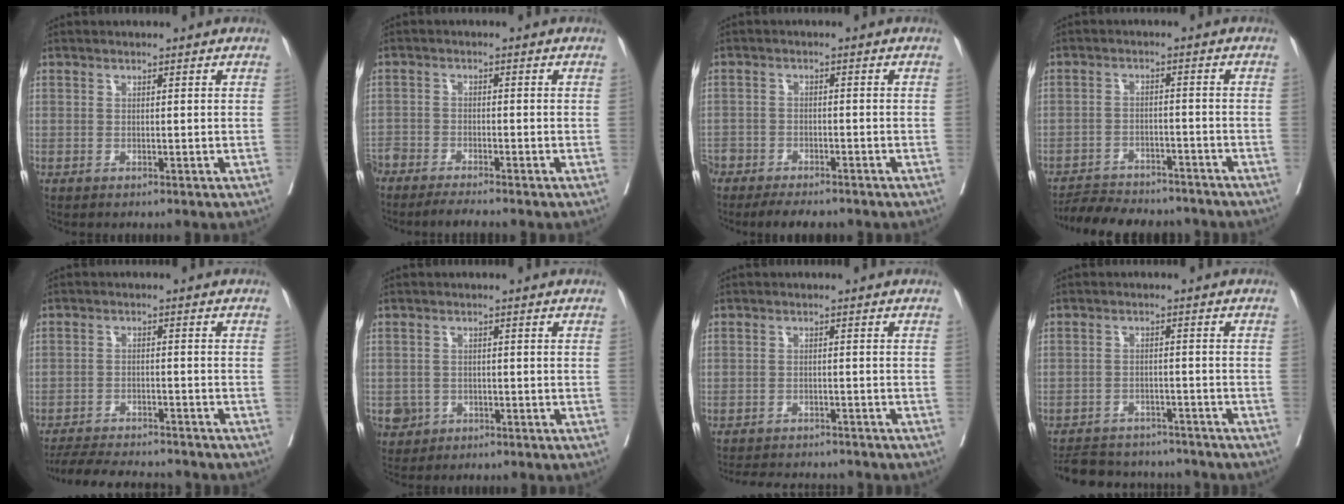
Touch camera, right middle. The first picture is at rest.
{"total": 6.4, "force": [-5.8, 0.4, 2.6], "torque": [-0.038, -0.012, -0.101]}
{"total": 8.7, "force": [-7.3, 3.2, 3.4], "torque": [-0.060, -0.005, -0.111]}
{"total": 12.4, "force": [-11.5, 3.1, 3.4], "torque": [-0.057, 0.009, -0.160]}
{"total": 11.8, "force": [-11.0, 1.7, 4.0], "torque": [-0.065, -0.006, -0.159]}
{"total": 3.8, "force": [-1.6, 3.4, 0.2], "torque": [-0.002, 0.008, -0.025]}
{"total": 9.0, "force": [-8.4, 2.3, 2.3], "torque": [-0.035, 0.001, -0.109]}
{"total": 12.5, "force": [-11.4, 4.0, 3.0], "torque": [-0.059, 0.009, -0.155]}